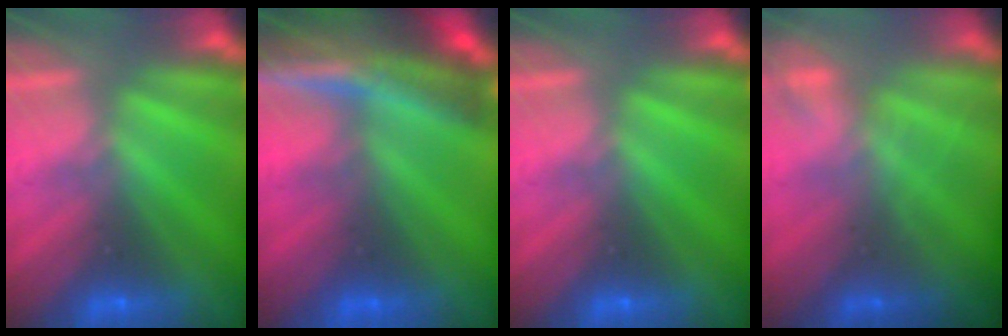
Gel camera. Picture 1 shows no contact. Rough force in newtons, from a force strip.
{"total": 7.7}
{"total": 0.0}
{"total": 1.9}